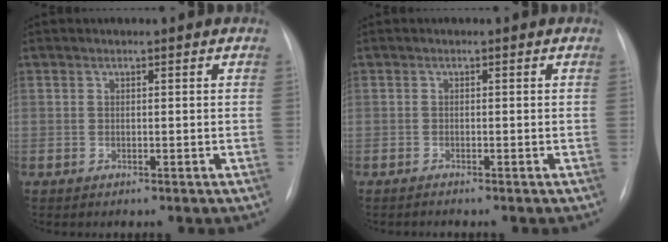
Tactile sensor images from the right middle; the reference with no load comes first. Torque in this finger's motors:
{"motor_torque": [0.99, -1.14, 0.05, 0.01]}